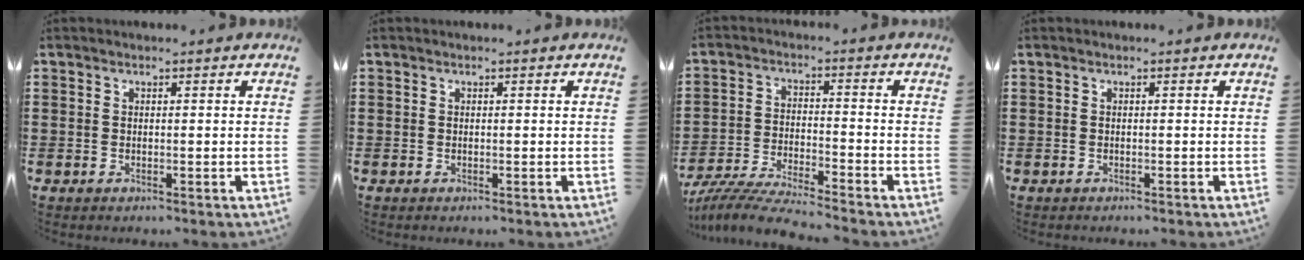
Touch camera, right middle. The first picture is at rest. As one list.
[{"total": 0.0}, {"total": 6.5, "force": [-6.3, -0.1, 1.9], "torque": [-0.045, -0.008, -0.125]}, {"total": 0.0}]